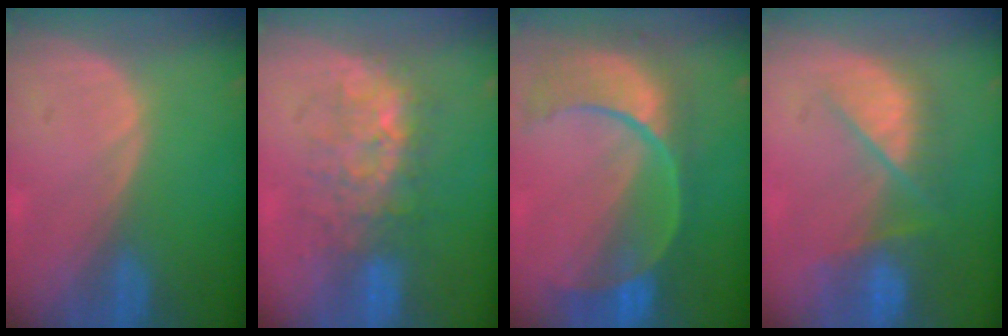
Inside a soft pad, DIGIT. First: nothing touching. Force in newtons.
{"total": 7.7, "press": 7.5, "slide": 1.5}
{"total": 11.2, "press": 9.4, "slide": 6.1}
{"total": 8.3, "press": 7.4, "slide": 3.8}